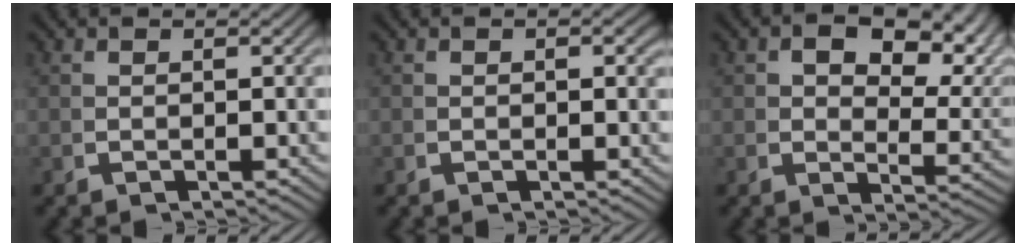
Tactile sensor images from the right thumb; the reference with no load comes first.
{"total": 0.6, "force": [0.0, 0.5, 0.3], "torque": [-0.007, -0.005, -0.002]}
{"total": 7.1, "force": [2.7, 3.9, 5.3], "torque": [-0.067, -0.006, 0.040]}